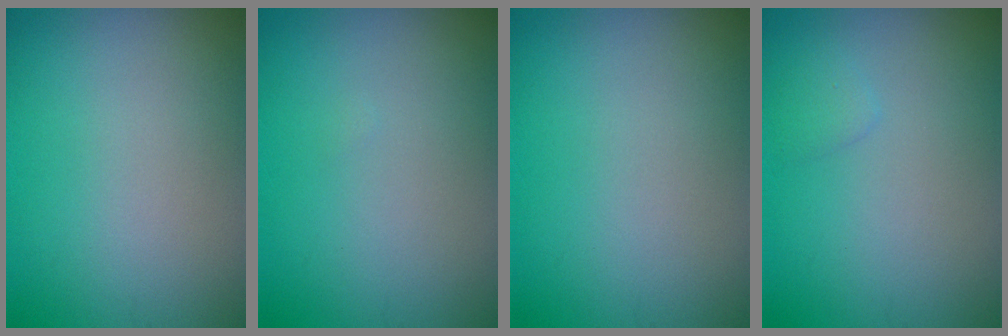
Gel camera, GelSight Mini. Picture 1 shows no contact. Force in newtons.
{"total": 0.0}
{"total": 0.0}
{"total": 0.8, "press": 0.8, "slide": 0.1}